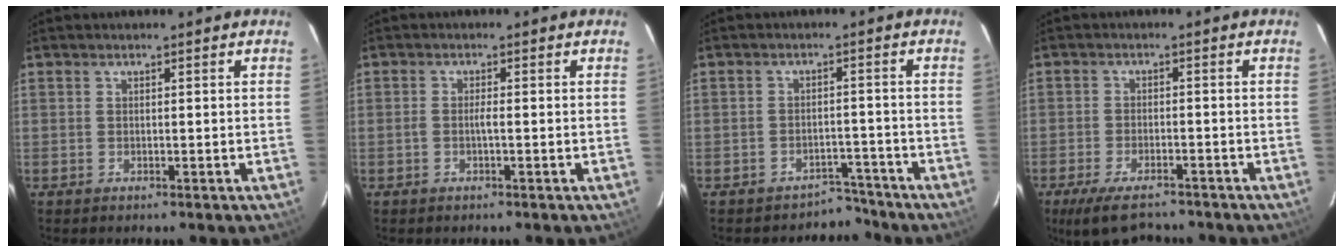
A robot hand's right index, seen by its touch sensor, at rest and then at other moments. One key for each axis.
{"total": 1.2, "fx": -0.4, "fy": 0.0, "fz": 1.1, "tx": -0.023, "ty": 0.004, "tz": -0.009}
{"total": 4.7, "fx": -4.0, "fy": 2.4, "fz": -0.4, "tx": 0.016, "ty": 0.030, "tz": -0.051}
{"total": 9.5, "fx": -7.6, "fy": 3.3, "fz": 4.7, "tx": -0.110, "ty": -0.021, "tz": -0.127}